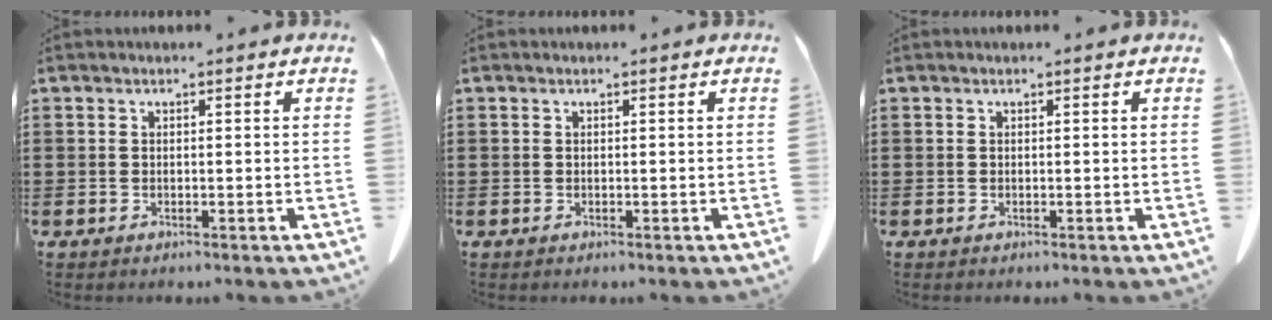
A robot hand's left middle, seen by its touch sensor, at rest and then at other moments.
{"total": 0.0}
{"total": 0.0}